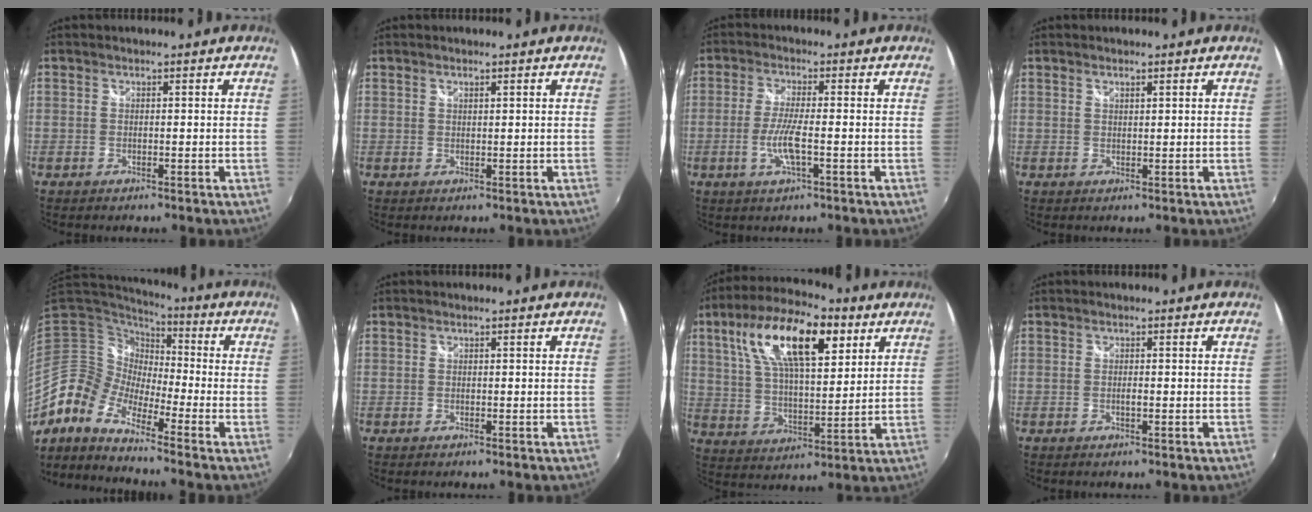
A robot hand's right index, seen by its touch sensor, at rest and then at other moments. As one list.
[{"total": 0.8, "force": [0.7, 0.0, 0.4], "torque": [-0.006, 0.001, 0.011]}, {"total": 5.8, "force": [-1.7, 0.6, 5.5], "torque": [-0.113, -0.007, -0.033]}, {"total": 1.0, "force": [0.9, 0.1, 0.5], "torque": [-0.006, 0.001, 0.014]}, {"total": 8.9, "force": [-4.8, 4.2, 6.1], "torque": [-0.091, 0.000, -0.114]}, {"total": 0.0}, {"total": 18.8, "force": [8.7, 7.4, 15.0], "torque": [-0.275, 0.035, 0.149]}, {"total": 0.6, "force": [-0.2, 0.1, 0.6], "torque": [-0.010, 0.003, -0.003]}]